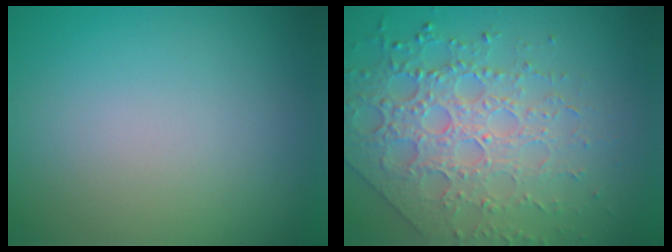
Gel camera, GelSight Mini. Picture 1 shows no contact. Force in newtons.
{"total": 6.2, "press": 5.2, "slide": 3.3}